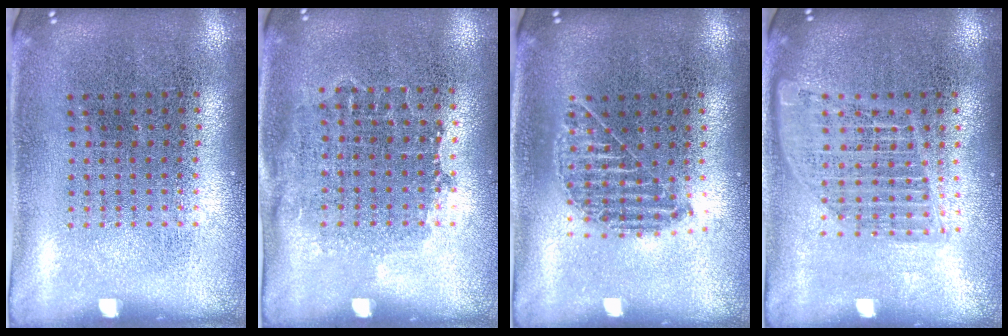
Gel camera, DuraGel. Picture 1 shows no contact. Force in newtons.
{"total": 0.9, "press": 0.8, "slide": 0.5}
{"total": 1.0, "press": 0.9, "slide": 0.3}
{"total": 1.5, "press": 1.4, "slide": 0.7}